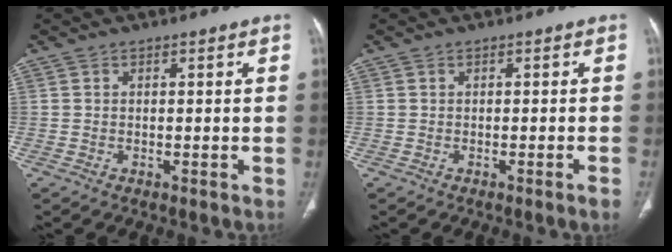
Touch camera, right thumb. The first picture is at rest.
{"total": 1.6, "force": [-1.0, -0.2, 1.3], "torque": [-0.024, 0.000, -0.010]}